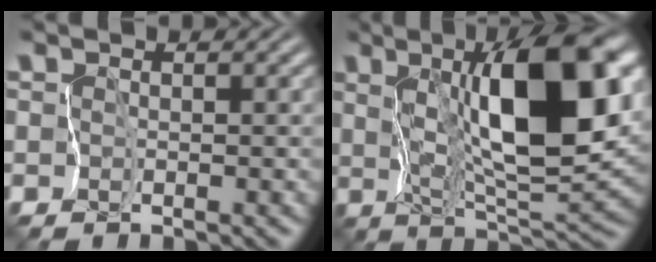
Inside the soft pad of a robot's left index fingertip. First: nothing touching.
{"total": 11.6, "force": [3.6, 3.7, 10.4], "torque": [-0.164, 0.006, 0.067]}